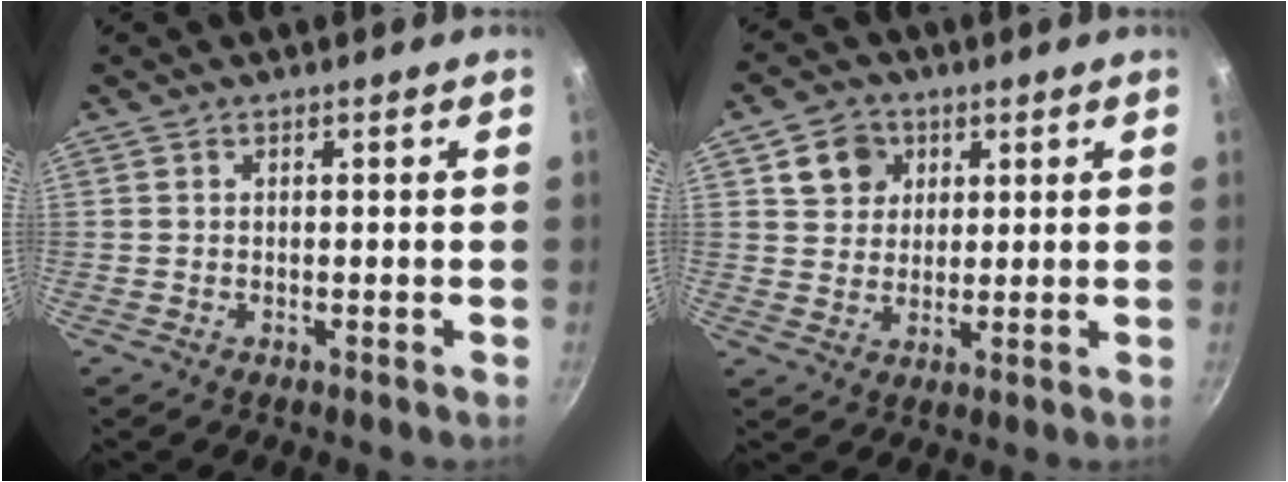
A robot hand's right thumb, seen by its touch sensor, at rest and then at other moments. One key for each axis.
{"total": 6.7, "fx": 2.7, "fy": 5.8, "fz": 2.1, "tx": -0.001, "ty": 0.003, "tz": 0.044}